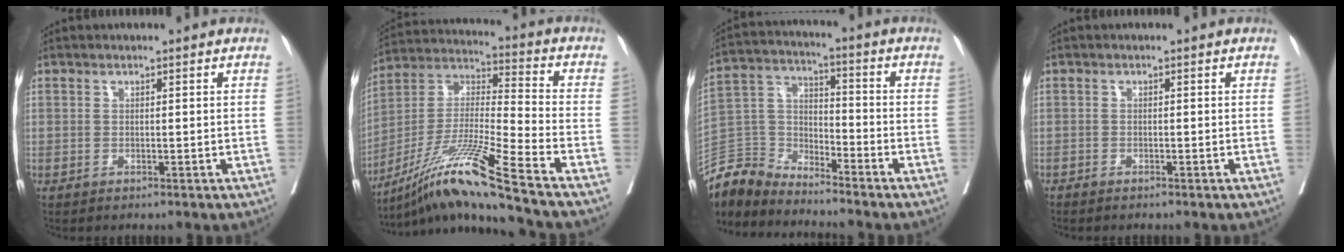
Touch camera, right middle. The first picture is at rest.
{"total": 17.1, "force": [-12.4, -2.4, 11.5], "torque": [-0.236, -0.016, -0.226]}
{"total": 8.3, "force": [-8.2, 1.1, -0.4], "torque": [0.006, 0.023, -0.170]}
{"total": 0.5, "force": [-0.5, 0.0, 0.1], "torque": [-0.004, 0.000, -0.011]}